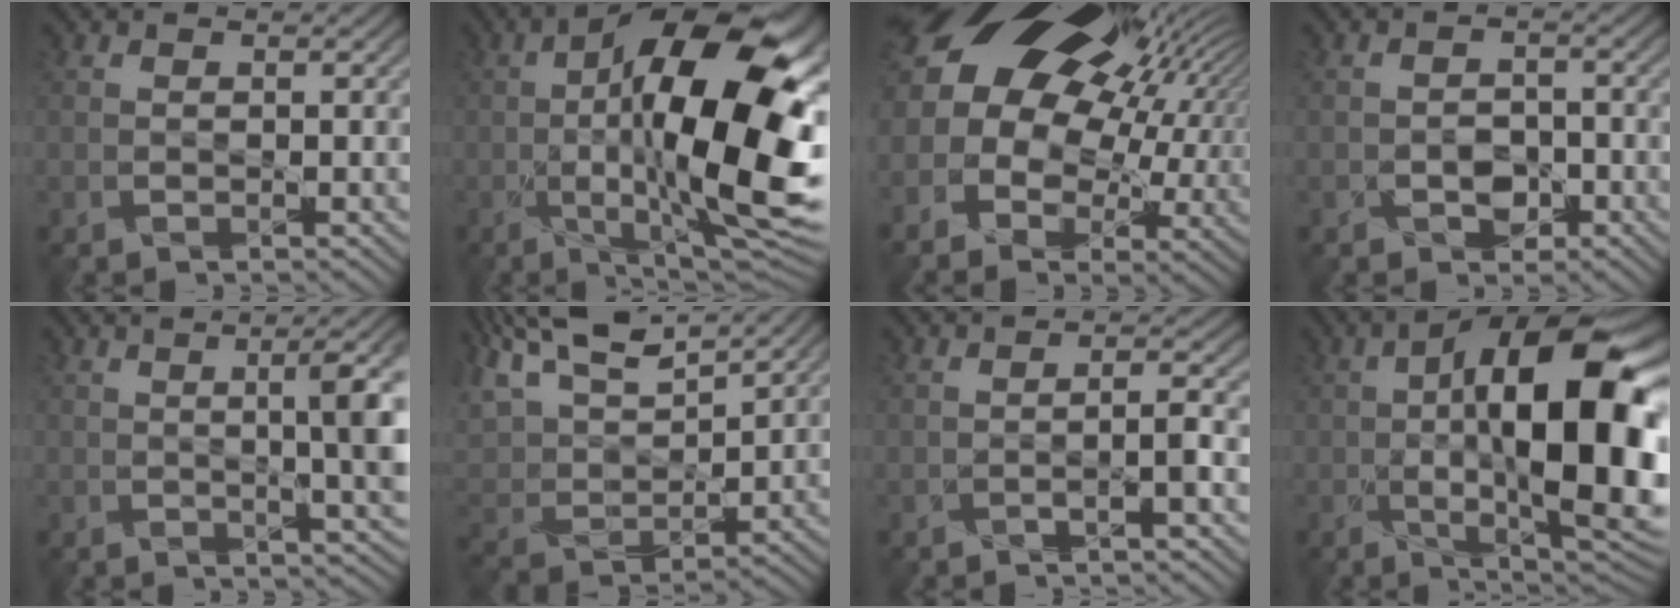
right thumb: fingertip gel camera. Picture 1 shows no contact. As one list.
[{"total": 18.9, "force": [-0.9, 6.2, 17.8], "torque": [-0.286, 0.009, -0.012]}, {"total": 20.0, "force": [7.9, 13.5, 12.5], "torque": [-0.261, 0.049, 0.143]}, {"total": 2.3, "force": [-1.2, 1.9, 0.6], "torque": [-0.012, 0.000, -0.019]}, {"total": 8.5, "force": [0.6, 2.5, 8.1], "torque": [-0.083, 0.019, 0.009]}, {"total": 11.7, "force": [9.3, 3.7, 6.0], "torque": [-0.167, 0.023, 0.166]}, {"total": 2.1, "force": [-1.2, 0.2, 1.7], "torque": [-0.022, 0.009, -0.035]}, {"total": 17.5, "force": [-0.8, 6.9, 16.1], "torque": [-0.231, 0.007, -0.018]}]